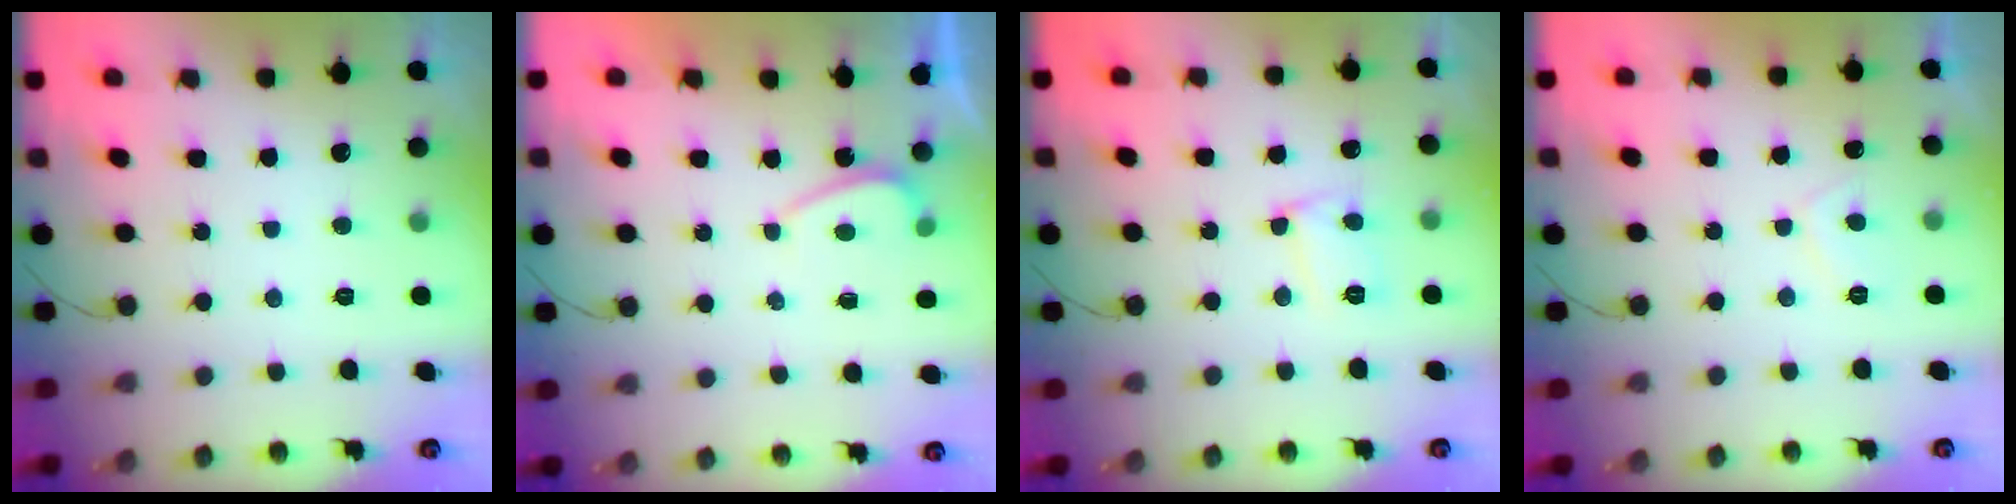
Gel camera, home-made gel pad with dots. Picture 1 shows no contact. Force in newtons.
{"total": 0.0}
{"total": 8.7, "press": 8.7, "slide": 0.6}
{"total": 2.1, "press": 2.0, "slide": 0.7}